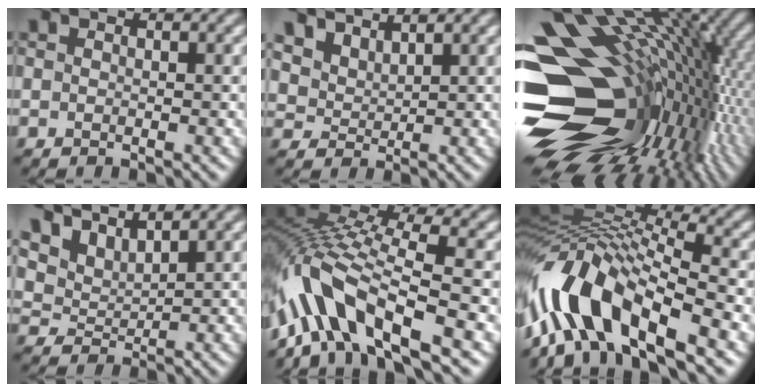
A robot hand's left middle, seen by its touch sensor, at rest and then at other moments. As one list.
[{"total": 4.8, "force": [4.1, 2.0, 1.4], "torque": [-0.056, -0.002, 0.092]}, {"total": 19.3, "force": [-1.3, 12.3, 14.9], "torque": [-0.254, -0.002, -0.013]}, {"total": 5.1, "force": [4.5, 1.5, 1.8], "torque": [-0.059, 0.010, 0.077]}, {"total": 10.1, "force": [-5.0, 3.5, 8.0], "torque": [-0.155, 0.018, -0.105]}, {"total": 12.2, "force": [-5.4, 5.1, 9.6], "torque": [-0.174, 0.014, -0.105]}]